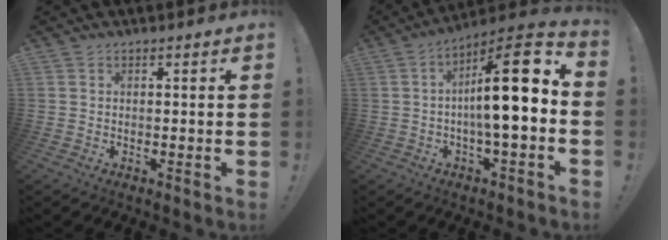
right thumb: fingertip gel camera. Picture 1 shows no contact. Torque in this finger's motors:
{"motor_torque": [2.11, 2.90, 0.24, 0.00, 0.55]}